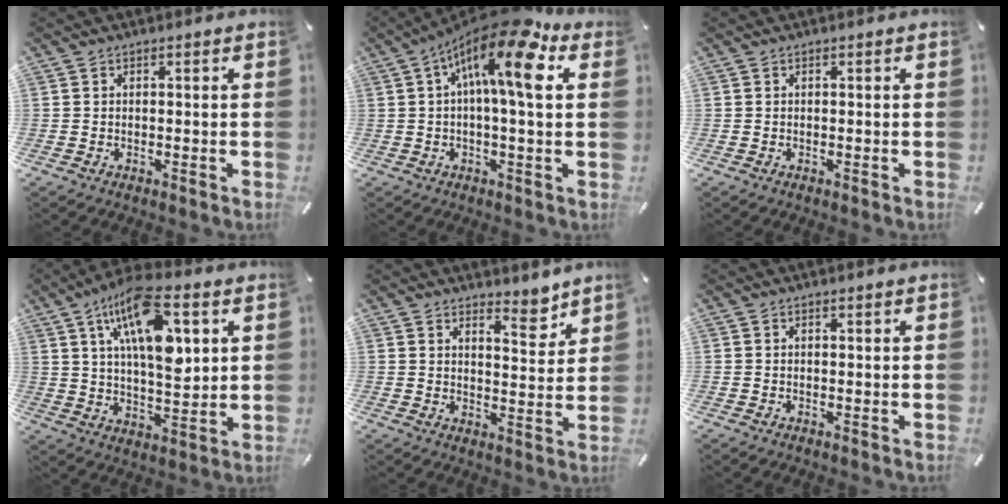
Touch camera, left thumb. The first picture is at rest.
{"total": 15.9, "force": [5.6, 4.1, 14.3], "torque": [-0.236, -0.032, 0.083]}
{"total": 0.0}
{"total": 17.5, "force": [7.7, 7.4, 13.9], "torque": [-0.249, -0.016, 0.124]}
{"total": 6.3, "force": [5.2, 2.7, 2.2], "torque": [-0.003, -0.047, 0.085]}
{"total": 0.0}